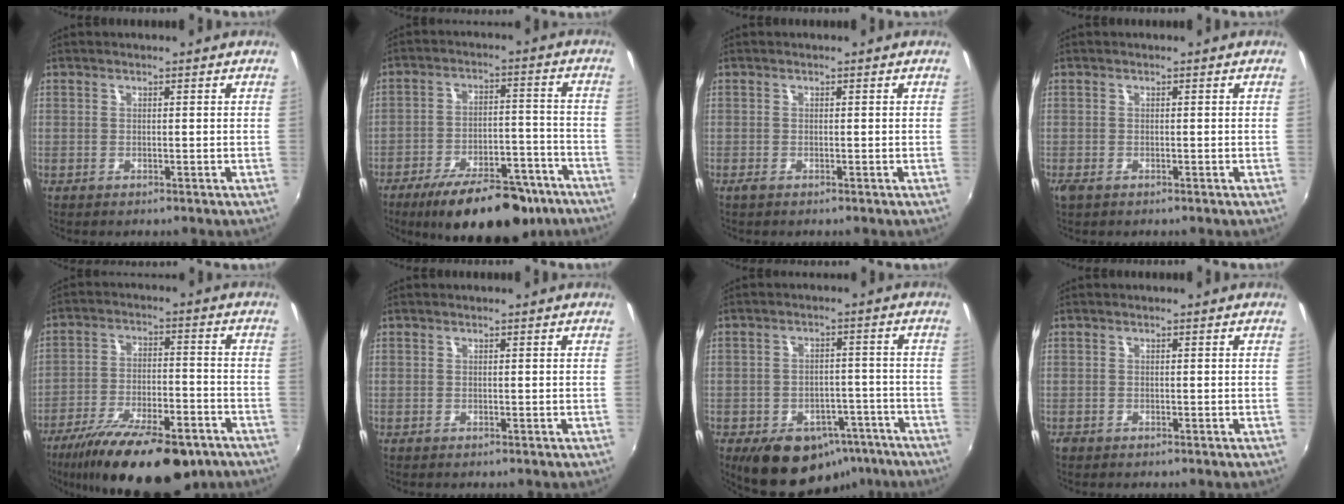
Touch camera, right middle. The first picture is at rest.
{"total": 19.2, "force": [-14.2, 7.0, 10.9], "torque": [-0.180, -0.009, -0.197]}
{"total": 0.6, "force": [-0.4, 0.2, 0.5], "torque": [-0.010, -0.003, -0.008]}
{"total": 1.5, "force": [-0.9, 0.8, 0.9], "torque": [-0.018, -0.006, -0.016]}
{"total": 21.6, "force": [-15.4, 7.2, 13.4], "torque": [-0.244, -0.040, -0.228]}
{"total": 0.0}
{"total": 14.1, "force": [-8.8, 8.9, 6.5], "torque": [-0.117, 0.023, -0.095]}
{"total": 0.7, "force": [-0.5, 0.5, 0.2], "torque": [-0.005, -0.003, -0.011]}